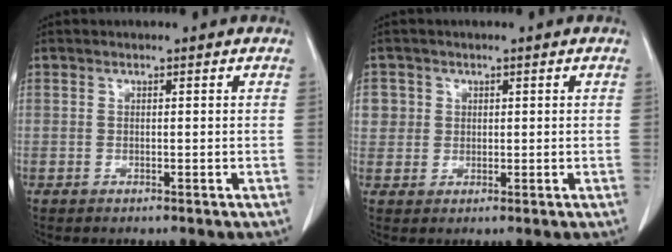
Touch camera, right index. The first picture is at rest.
{"total": 2.9, "force": [0.8, 2.8, 0.0], "torque": [0.019, 0.003, 0.013]}